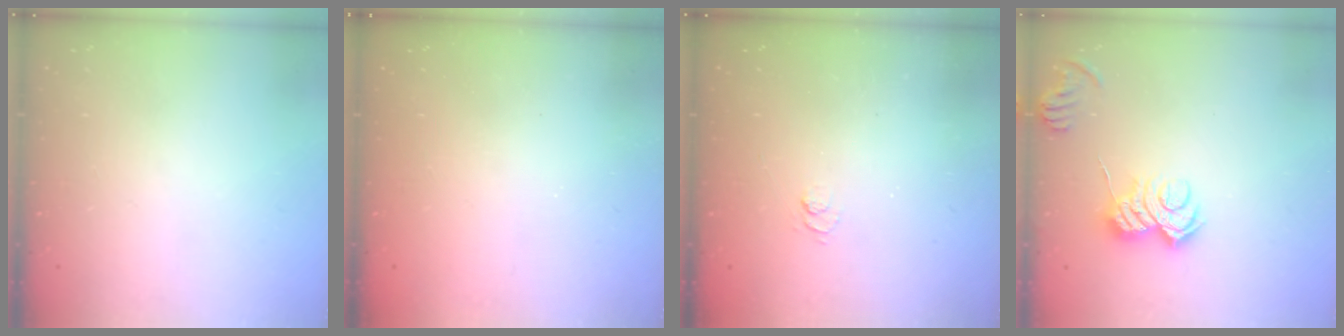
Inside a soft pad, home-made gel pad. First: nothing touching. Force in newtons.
{"total": 2.5, "press": 2.4, "slide": 0.7}
{"total": 2.7, "press": 2.2, "slide": 1.5}
{"total": 8.3, "press": 8.2, "slide": 0.8}